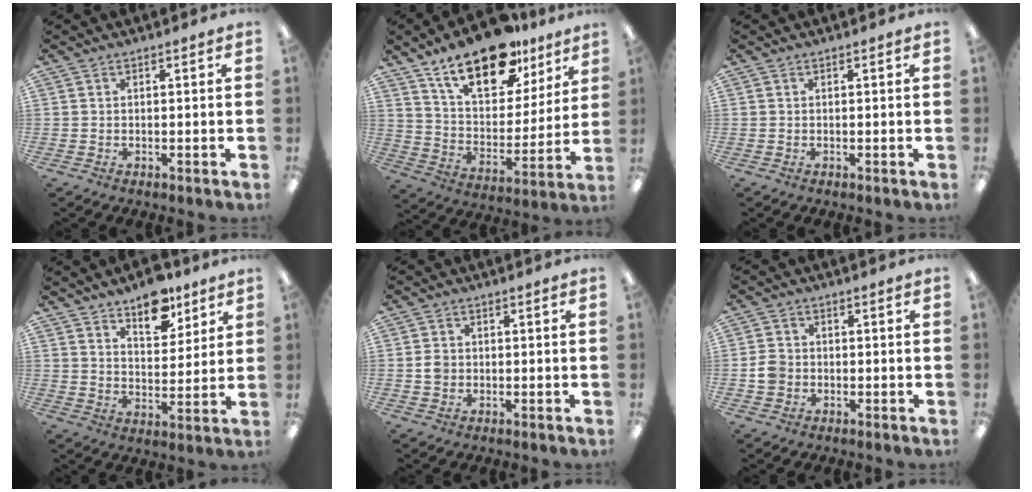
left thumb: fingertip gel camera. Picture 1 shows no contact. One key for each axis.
{"total": 21.1, "fx": 14.8, "fy": 9.9, "fz": 11.5, "tx": -0.191, "ty": -0.081, "tz": 0.258}
{"total": 0.0}
{"total": 10.9, "fx": 8.1, "fy": 5.2, "fz": 5.1, "tx": -0.051, "ty": -0.047, "tz": 0.138}
{"total": 2.4, "fx": 0.0, "fy": 2.1, "fz": 1.2, "tx": -0.014, "ty": 0.002, "tz": -0.005}
{"total": 3.7, "fx": -0.6, "fy": 3.4, "fz": 1.5, "tx": -0.017, "ty": 0.005, "tz": -0.012}